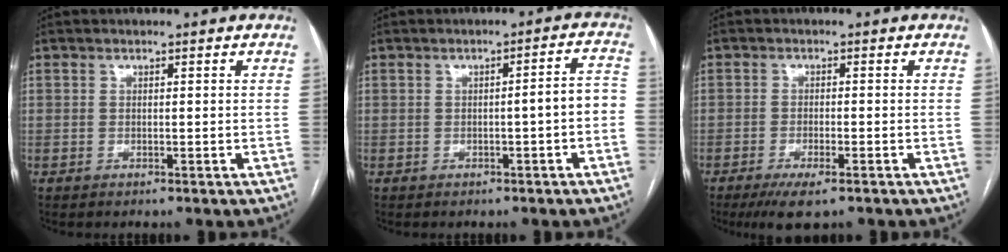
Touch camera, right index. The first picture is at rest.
{"total": 3.7, "force": [-1.0, 0.3, 3.6], "torque": [-0.039, 0.017, -0.014]}
{"total": 5.1, "force": [-3.3, 0.9, 3.7], "torque": [-0.064, -0.012, -0.052]}